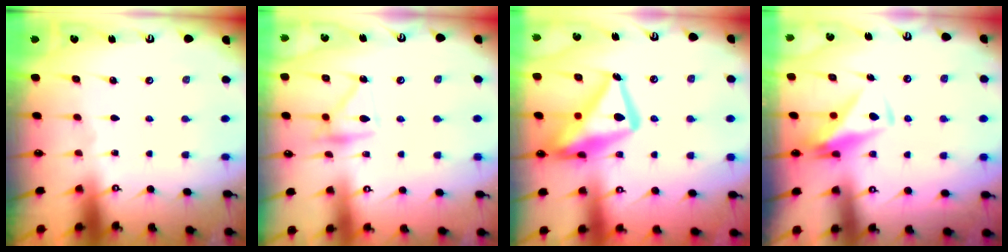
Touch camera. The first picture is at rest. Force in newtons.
{"total": 13.3, "press": 13.2, "slide": 0.8}
{"total": 18.8, "press": 18.7, "slide": 1.9}
{"total": 9.9, "press": 9.9, "slide": 0.6}